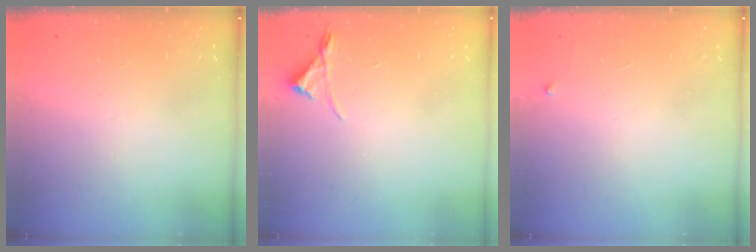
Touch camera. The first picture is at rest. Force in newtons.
{"total": 4.2, "press": 4.1, "slide": 0.5}
{"total": 2.6, "press": 2.6, "slide": 0.4}